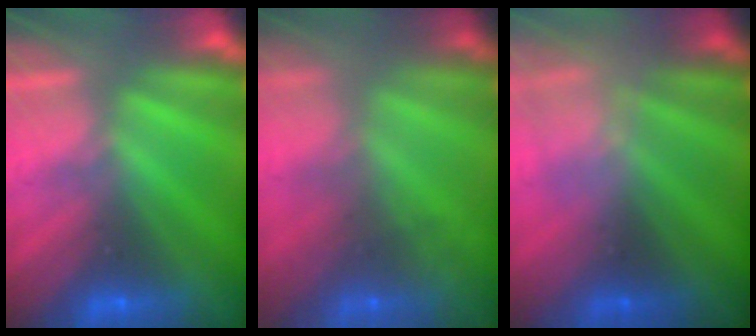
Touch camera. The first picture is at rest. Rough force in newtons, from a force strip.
{"total": 7.2}
{"total": 2.2}